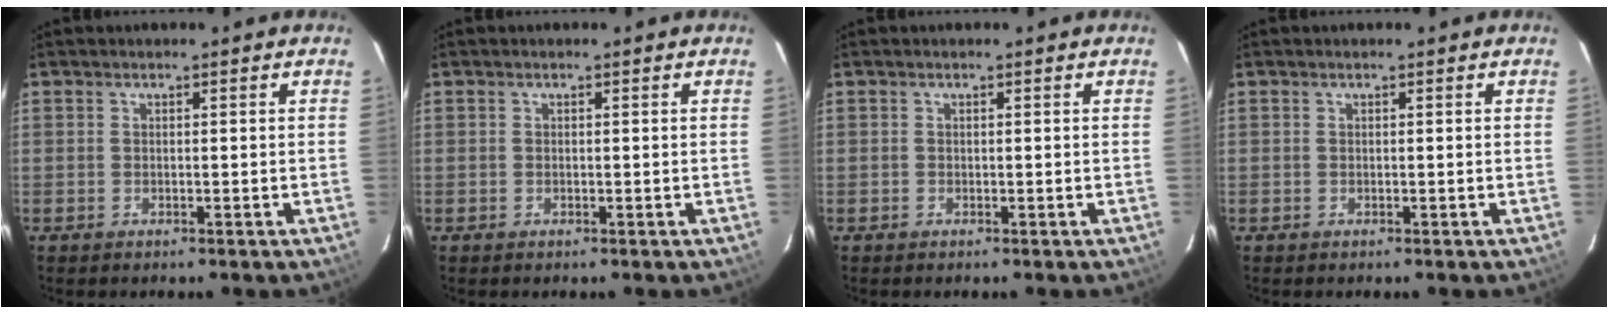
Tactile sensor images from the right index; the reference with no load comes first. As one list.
[{"total": 0.0}, {"total": 0.0}, {"total": 0.0}]